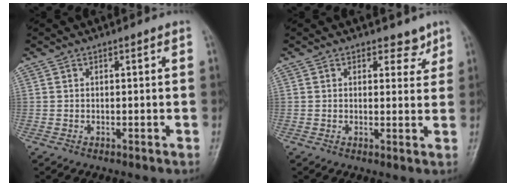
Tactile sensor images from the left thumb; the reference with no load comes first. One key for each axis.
{"total": 3.2, "fx": 2.4, "fy": 2.0, "fz": 0.7, "tx": 0.019, "ty": -0.015, "tz": 0.031}